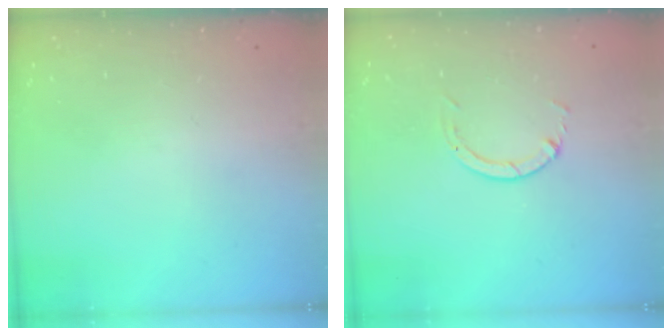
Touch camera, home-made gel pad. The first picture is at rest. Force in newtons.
{"total": 1.3, "press": 1.2, "slide": 0.3}